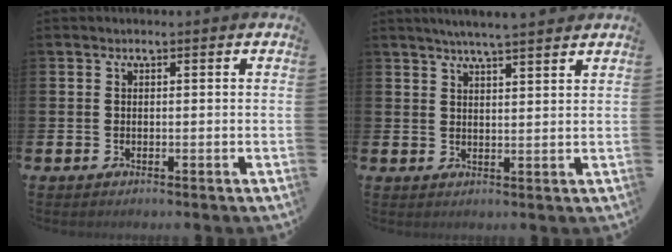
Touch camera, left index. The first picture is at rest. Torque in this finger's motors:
{"motor_torque": [0.07, -0.28, 0.52, 0.19]}